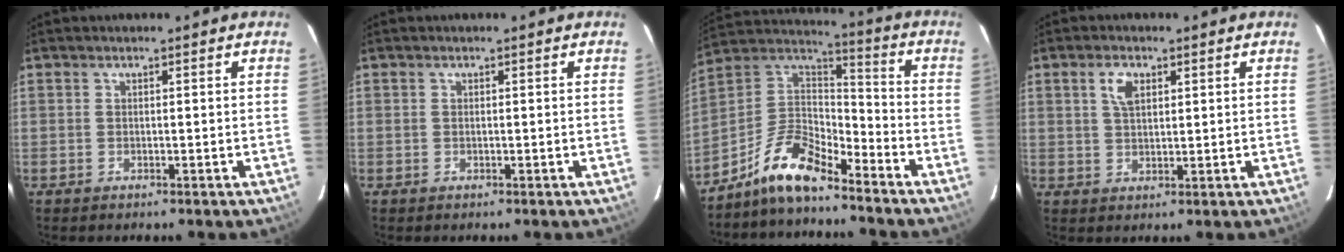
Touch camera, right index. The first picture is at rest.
{"total": 0.0}
{"total": 12.3, "force": [-9.5, 3.7, 6.9], "torque": [-0.159, 0.026, -0.193]}
{"total": 3.9, "force": [1.6, 2.2, 2.8], "torque": [-0.053, 0.007, 0.031]}